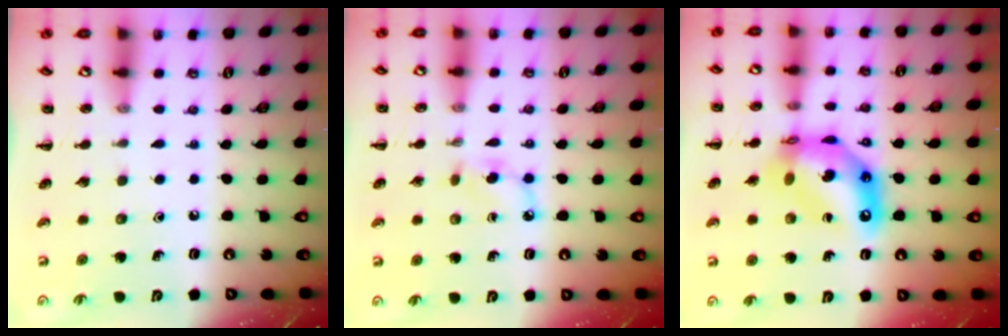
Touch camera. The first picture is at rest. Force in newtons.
{"total": 5.1, "press": 4.9, "slide": 1.3}
{"total": 13.8, "press": 13.2, "slide": 4.2}